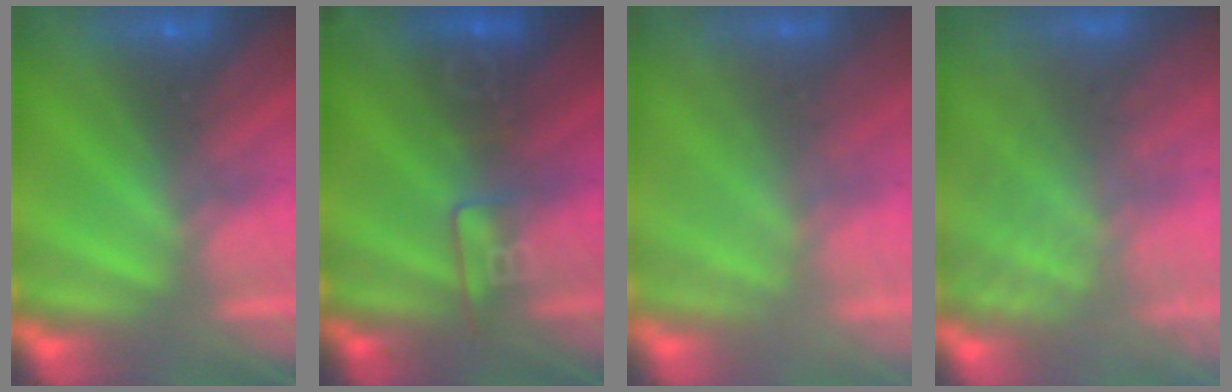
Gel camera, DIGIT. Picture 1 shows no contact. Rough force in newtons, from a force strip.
{"total": 2.4}
{"total": 2.3}
{"total": 7.4}